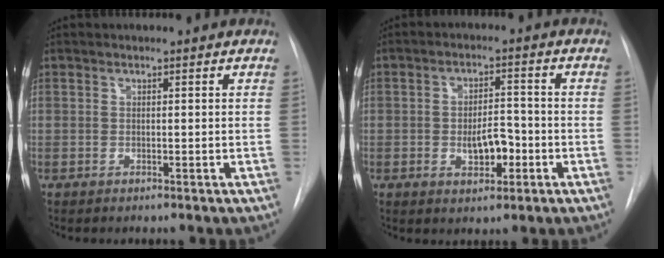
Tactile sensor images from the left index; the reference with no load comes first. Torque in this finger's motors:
{"motor_torque": [0.44, -0.18, 0.13, 0.06]}